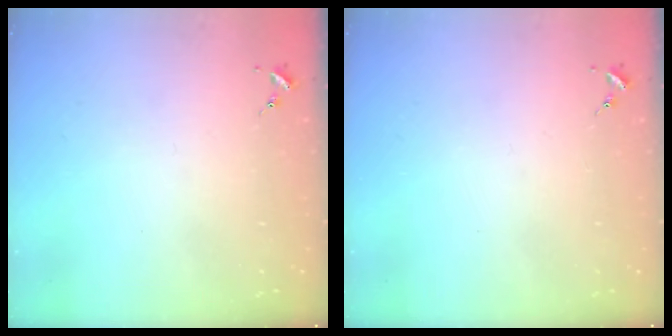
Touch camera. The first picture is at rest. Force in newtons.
{"total": 0.0}